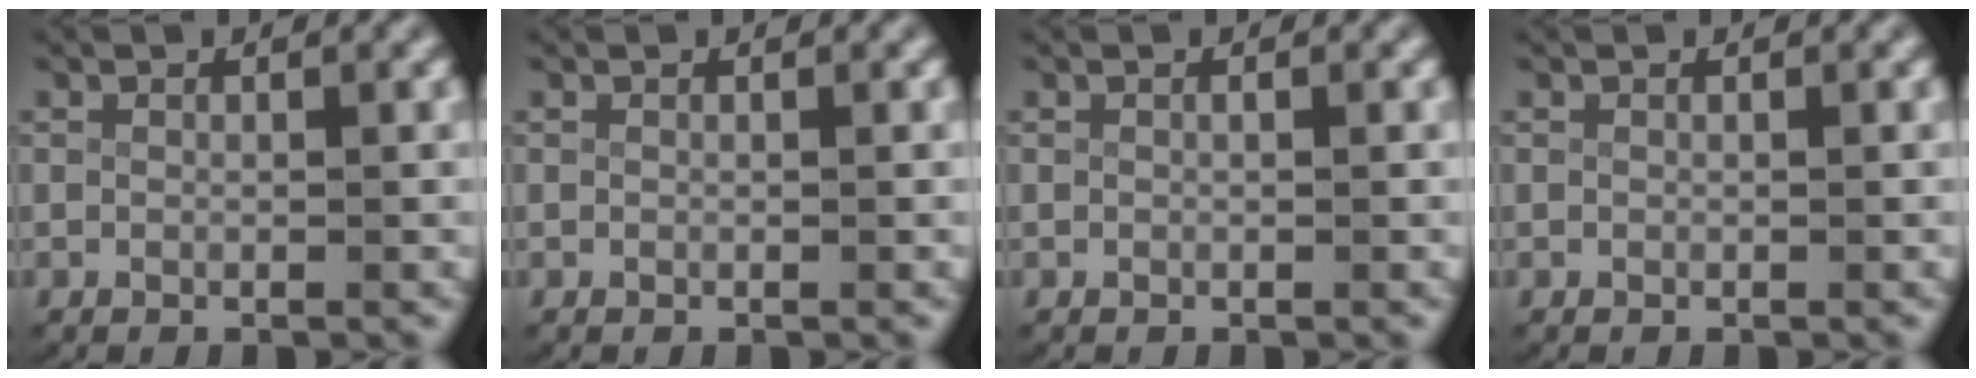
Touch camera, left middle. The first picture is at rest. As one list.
[{"total": 0.0}, {"total": 0.0}, {"total": 0.0}]